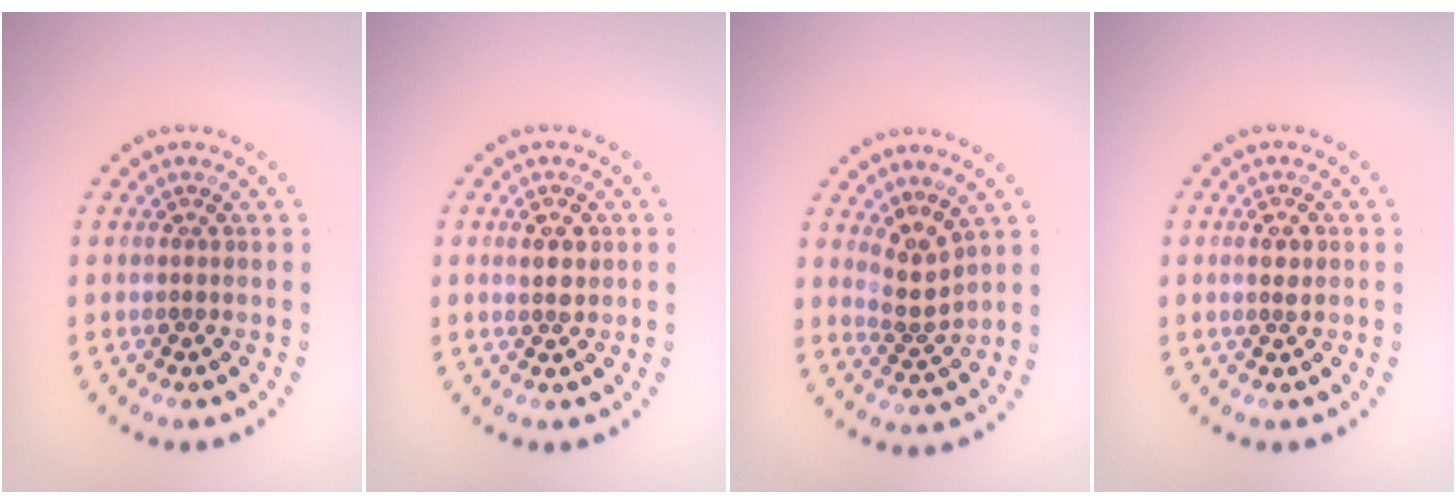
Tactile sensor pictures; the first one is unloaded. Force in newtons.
{"total": 1.7, "press": 1.7, "slide": 0.1}
{"total": 2.6, "press": 1.8, "slide": 1.9}
{"total": 1.0, "press": 1.0, "slide": 0.1}